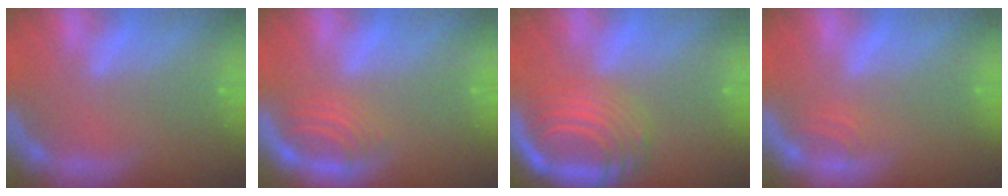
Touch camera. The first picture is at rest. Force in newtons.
{"total": 2.9}
{"total": 9.0}
{"total": 0.9}